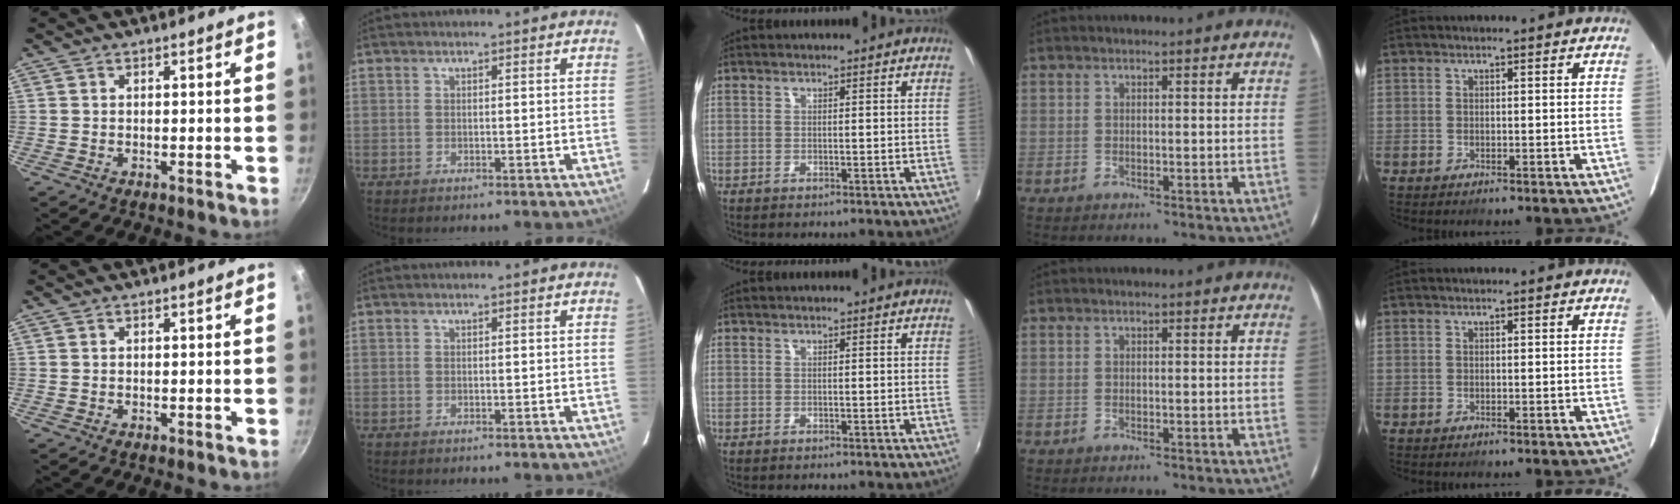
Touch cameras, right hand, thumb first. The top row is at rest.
{}